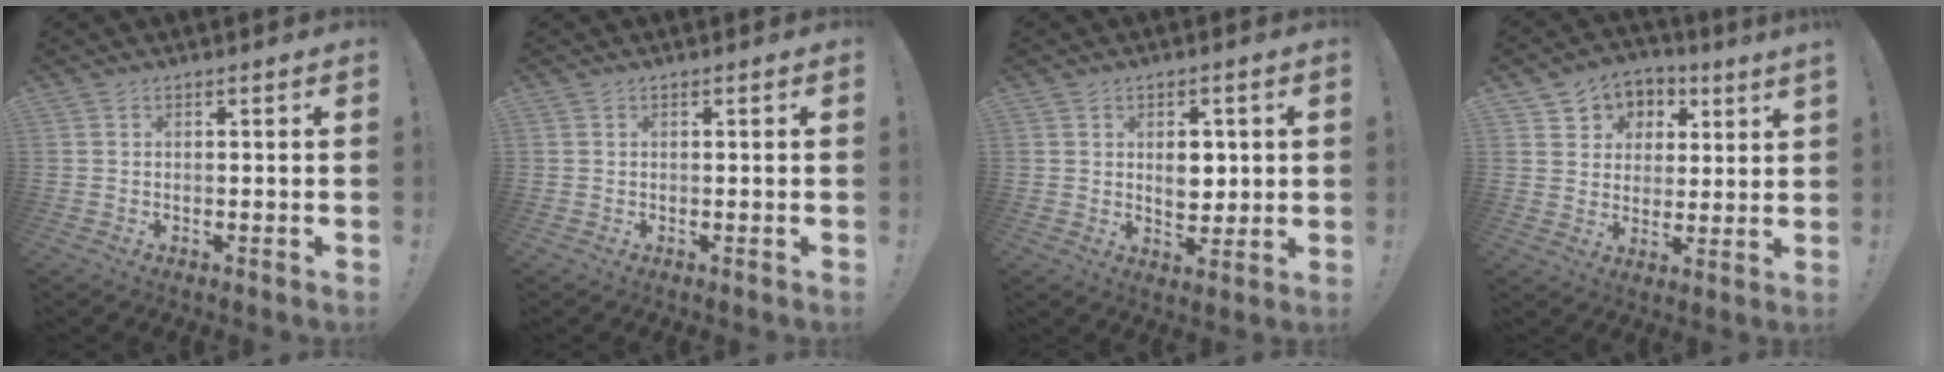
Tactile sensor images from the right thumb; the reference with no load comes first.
{"total": 0.0}
{"total": 6.6, "force": [1.2, 5.0, 4.2], "torque": [-0.042, -0.006, 0.018]}
{"total": 6.3, "force": [2.9, 5.5, 0.8], "torque": [-0.012, -0.026, 0.059]}